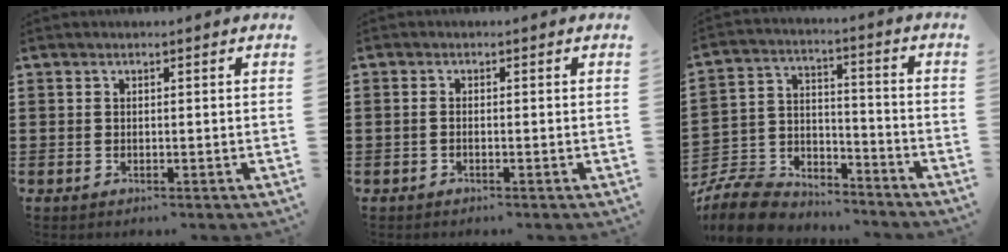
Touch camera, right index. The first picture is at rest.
{"total": 0.7, "force": [-0.4, 0.2, 0.6], "torque": [-0.013, -0.005, -0.006]}
{"total": 9.8, "force": [-9.0, 3.1, 2.2], "torque": [-0.058, 0.022, -0.181]}